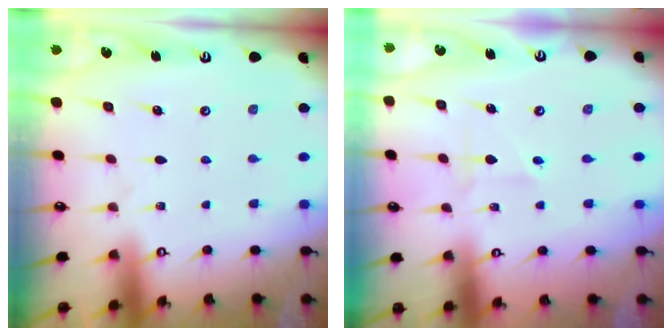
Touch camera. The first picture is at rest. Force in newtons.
{"total": 2.0, "press": 1.9, "slide": 0.5}